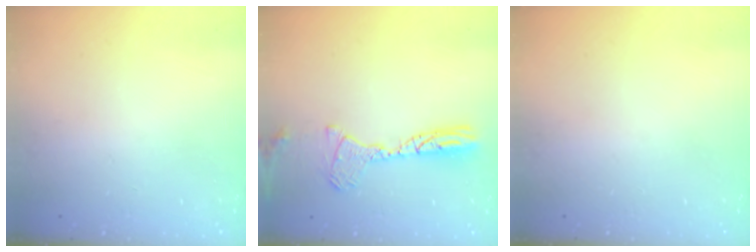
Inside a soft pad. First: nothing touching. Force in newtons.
{"total": 13.0, "press": 12.6, "slide": 3.3}
{"total": 0.0}